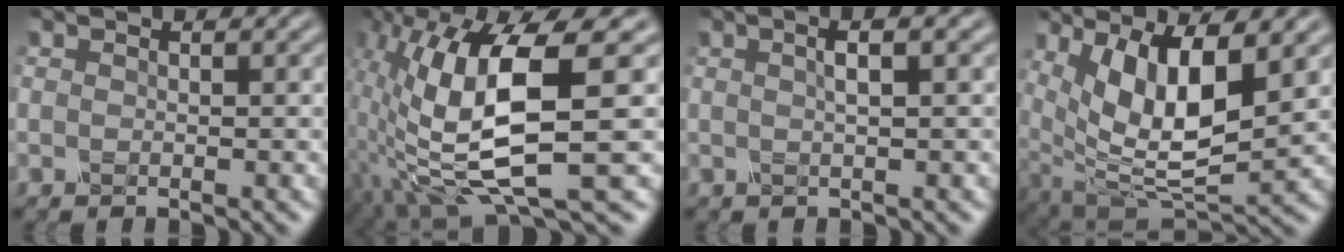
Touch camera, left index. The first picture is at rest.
{"total": 10.6, "force": [-1.0, 3.0, 10.1], "torque": [-0.202, -0.006, -0.009]}
{"total": 2.5, "force": [0.7, 0.6, 2.4], "torque": [-0.027, 0.007, 0.009]}
{"total": 9.7, "force": [2.7, 3.6, 8.6], "torque": [-0.164, -0.011, 0.058]}